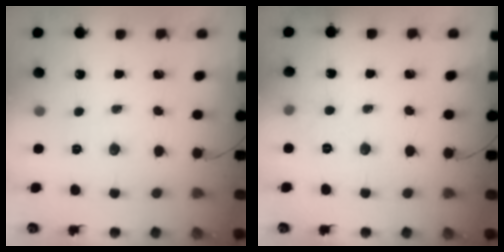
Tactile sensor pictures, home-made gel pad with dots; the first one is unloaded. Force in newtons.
{"total": 5.1, "press": 4.9, "slide": 1.3}